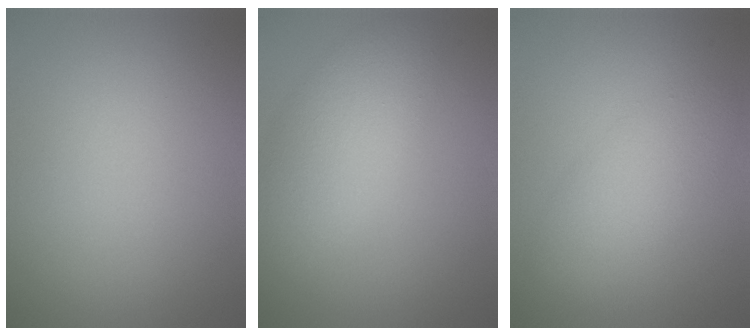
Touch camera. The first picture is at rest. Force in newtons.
{"total": 4.9, "press": 4.9, "slide": 0.4}
{"total": 3.7, "press": 3.7, "slide": 0.2}